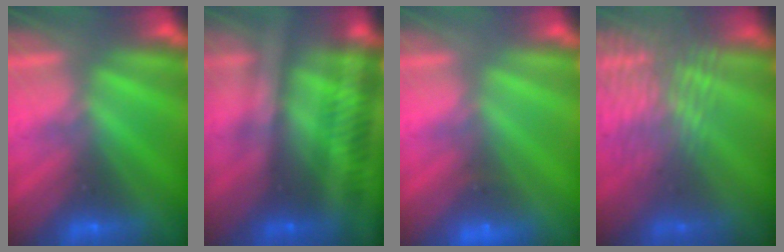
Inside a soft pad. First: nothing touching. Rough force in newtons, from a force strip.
{"total": 2.5}
{"total": 2.0}
{"total": 4.6}